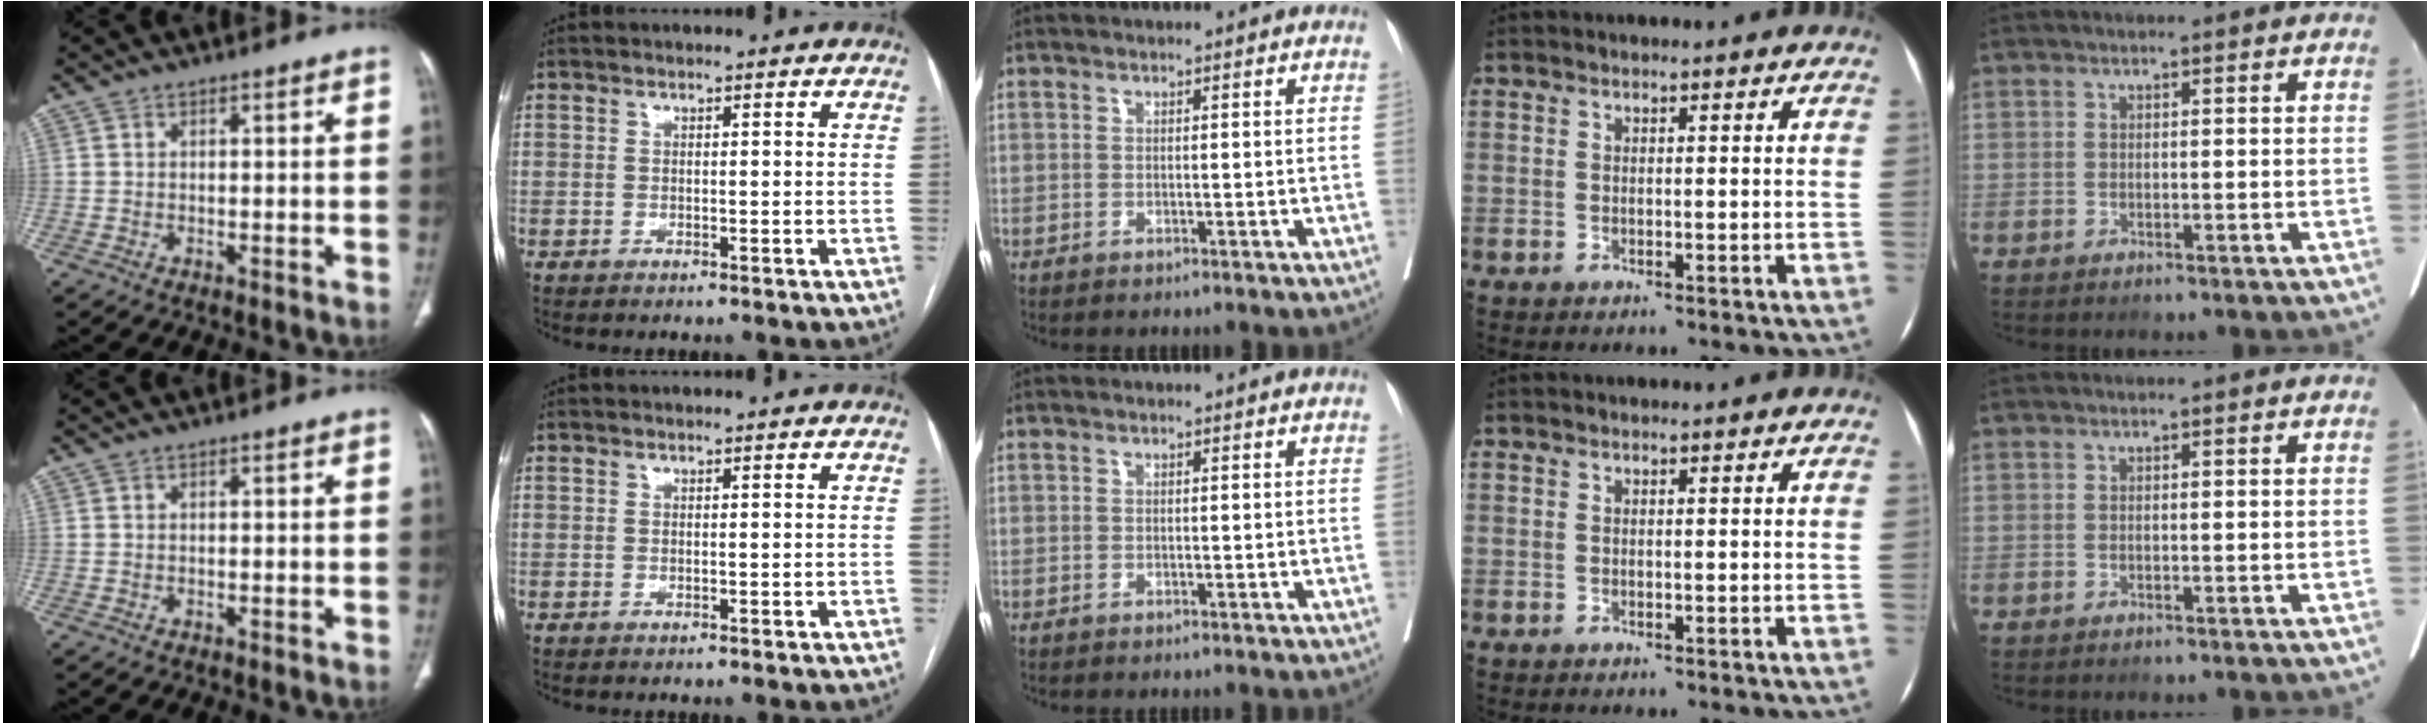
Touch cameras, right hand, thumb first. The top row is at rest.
{}